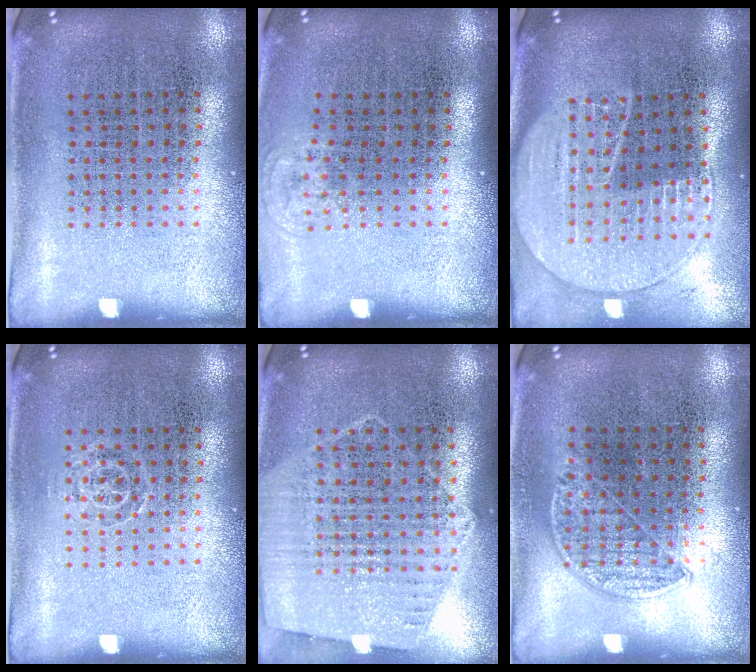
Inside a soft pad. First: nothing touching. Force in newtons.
{"total": 0.6, "press": 0.5, "slide": 0.3}
{"total": 2.0, "press": 1.7, "slide": 0.9}
{"total": 0.7, "press": 0.5, "slide": 0.4}
{"total": 1.2, "press": 1.1, "slide": 0.3}
{"total": 0.8, "press": 0.6, "slide": 0.4}